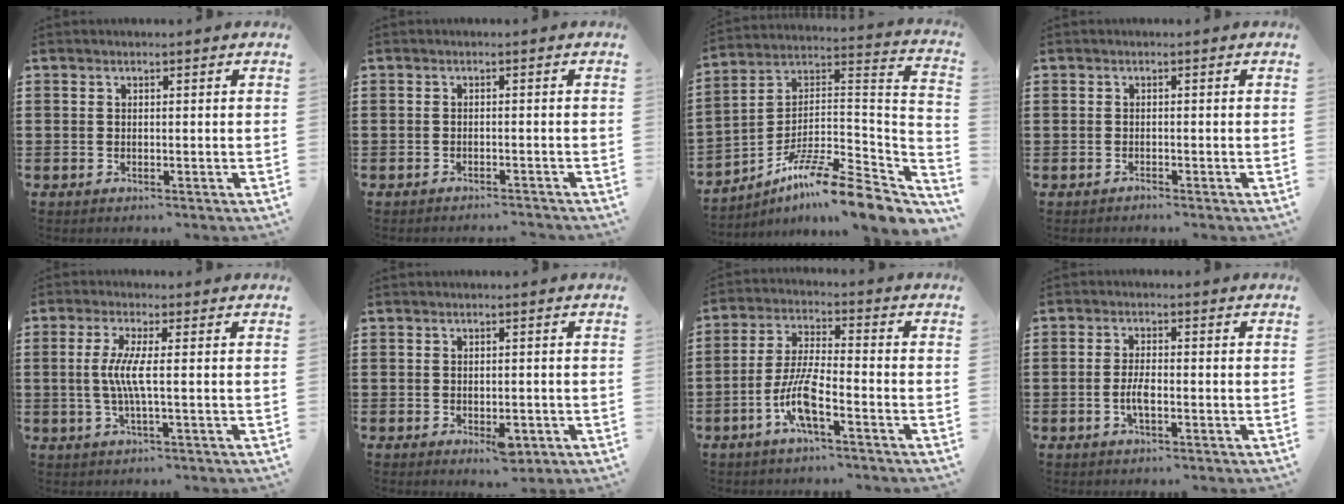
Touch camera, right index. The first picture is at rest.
{"total": 1.0, "force": [-1.0, 0.0, 0.1], "torque": [-0.005, 0.002, -0.021]}
{"total": 12.3, "force": [-9.4, 1.3, 7.7], "torque": [-0.124, 0.010, -0.178]}
{"total": 0.7, "force": [-0.7, 0.2, -0.1], "torque": [0.000, 0.003, -0.015]}
{"total": 4.8, "force": [-0.2, 0.0, 4.8], "torque": [-0.112, -0.014, -0.013]}
{"total": 2.6, "force": [-1.1, 1.3, 1.9], "torque": [-0.033, 0.002, -0.019]}
{"total": 7.7, "force": [-3.8, 1.2, 6.6], "torque": [-0.155, -0.012, -0.079]}
{"total": 2.9, "force": [-0.9, 0.9, 2.6], "torque": [-0.063, -0.002, -0.021]}